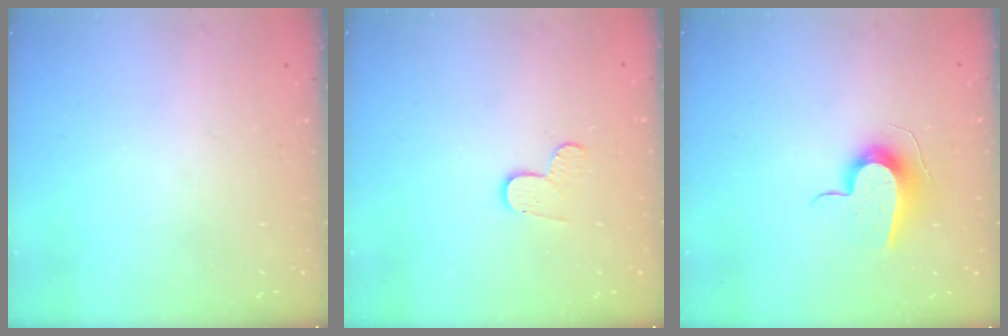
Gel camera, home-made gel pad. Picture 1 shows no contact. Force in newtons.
{"total": 4.3, "press": 4.3, "slide": 0.4}
{"total": 10.5, "press": 10.5, "slide": 0.6}